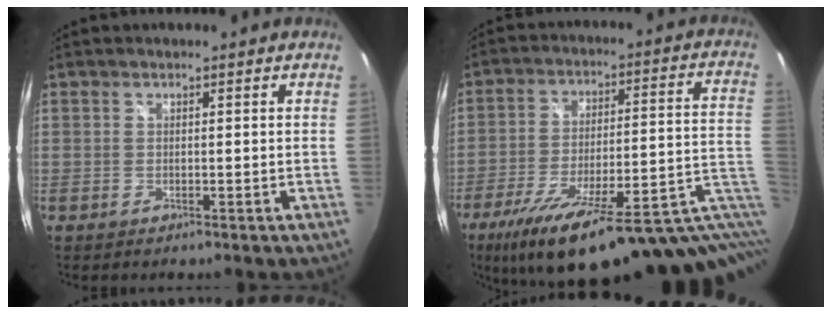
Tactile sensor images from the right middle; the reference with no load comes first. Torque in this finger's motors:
{"motor_torque": [1.08, -1.06, 0.91, 0.12]}